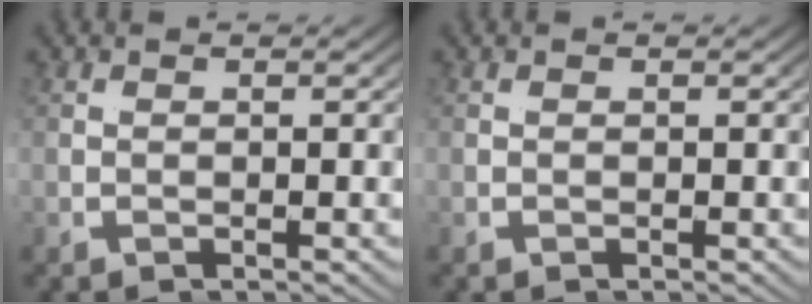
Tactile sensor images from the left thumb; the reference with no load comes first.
{"total": 0.0}